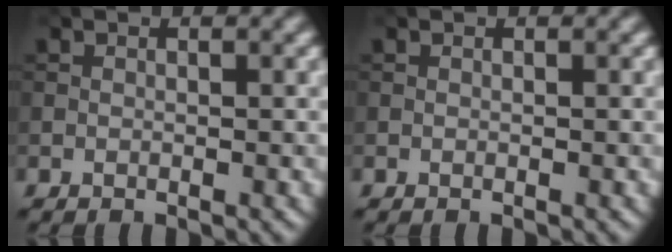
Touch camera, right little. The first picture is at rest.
{"total": 0.0}